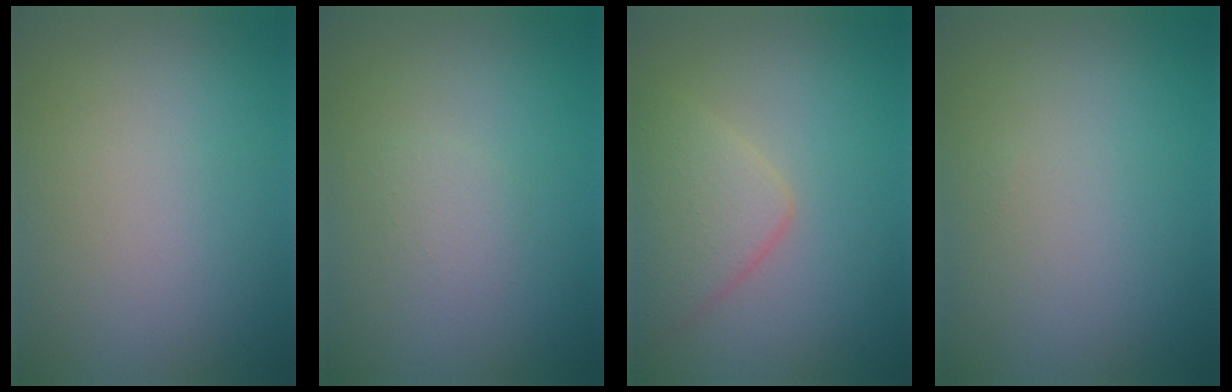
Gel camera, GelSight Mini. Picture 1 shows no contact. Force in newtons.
{"total": 1.0, "press": 1.0, "slide": 0.0}
{"total": 3.8, "press": 3.8, "slide": 0.2}
{"total": 0.0}